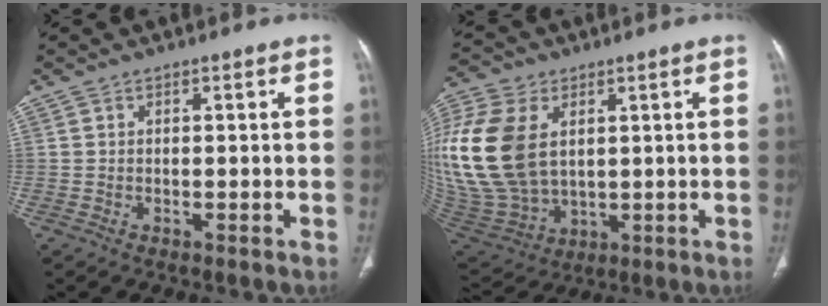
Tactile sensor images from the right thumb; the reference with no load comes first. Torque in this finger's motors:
{"motor_torque": [-0.24, 1.34, 2.12, 0.46, 0.28]}